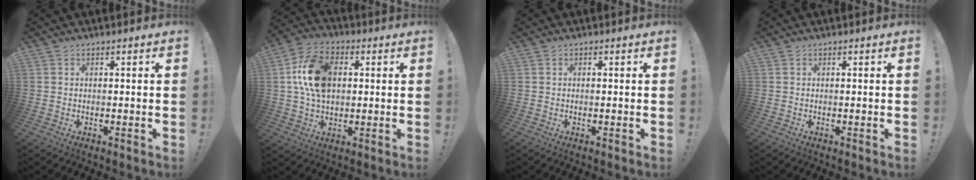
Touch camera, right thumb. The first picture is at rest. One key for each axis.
{"total": 15.5, "fx": 2.5, "fy": 10.8, "fz": 10.8, "tx": -0.186, "ty": 0.010, "tz": 0.048}
{"total": 0.0}
{"total": 0.0}